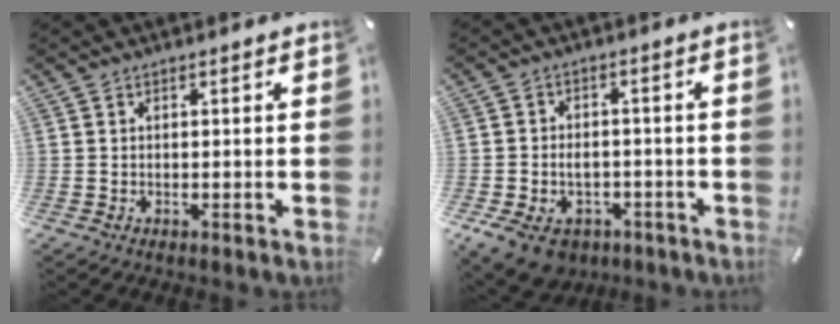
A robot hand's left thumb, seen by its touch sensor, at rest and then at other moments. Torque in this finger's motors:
{"motor_torque": [0.86, 1.93, 0.41, 0.29, 0.15]}